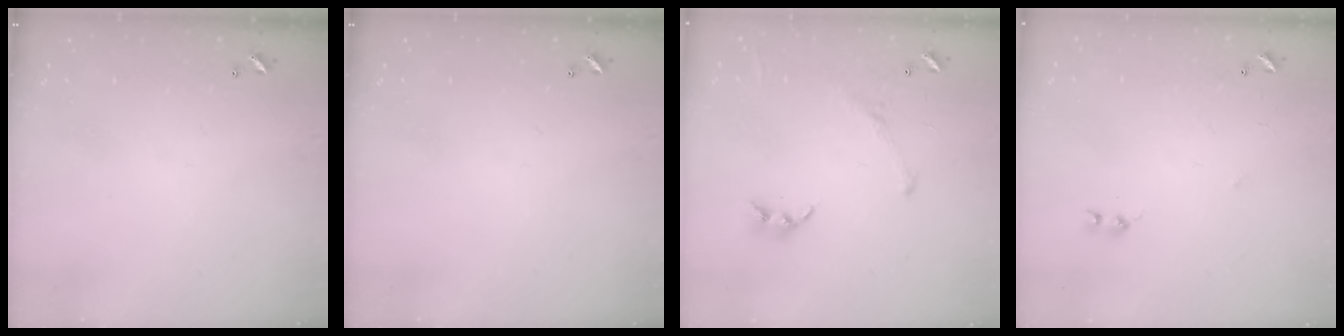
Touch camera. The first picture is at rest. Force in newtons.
{"total": 0.0}
{"total": 2.3, "press": 2.1, "slide": 1.0}
{"total": 6.4, "press": 6.3, "slide": 0.6}